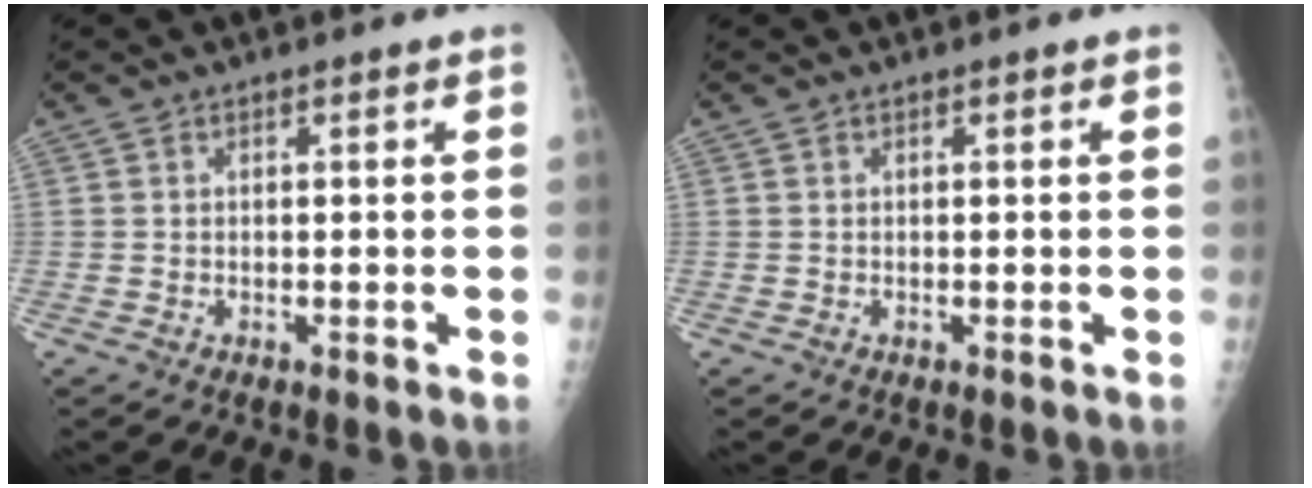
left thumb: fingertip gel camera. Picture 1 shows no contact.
{"total": 0.0}